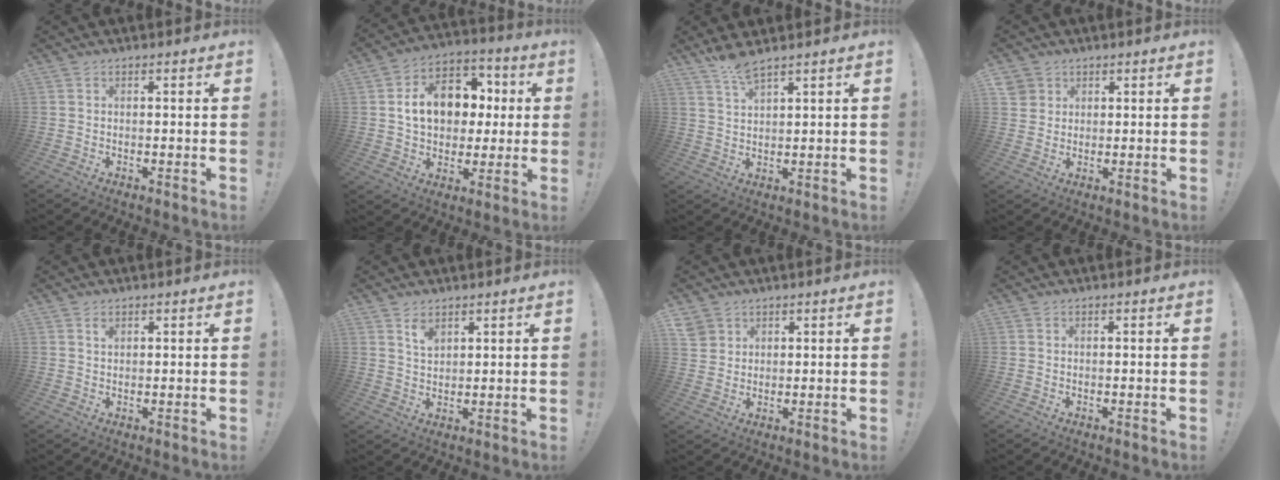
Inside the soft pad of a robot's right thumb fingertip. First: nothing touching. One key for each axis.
{"total": 16.2, "fx": 2.7, "fy": 12.3, "fz": 10.3, "tx": -0.141, "ty": 0.003, "tz": 0.060}
{"total": 5.4, "fx": 4.5, "fy": 0.7, "fz": 2.9, "tx": -0.050, "ty": -0.025, "tz": 0.076}
{"total": 4.0, "fx": 2.2, "fy": 3.3, "fz": 0.4, "tx": -0.004, "ty": -0.008, "tz": 0.042}
{"total": 1.0, "fx": 0.7, "fy": 0.5, "fz": 0.6, "tx": -0.002, "ty": -0.005, "tz": 0.012}
{"total": 4.2, "fx": 2.9, "fy": 2.1, "fz": 2.1, "tx": -0.022, "ty": -0.020, "tz": 0.049}
{"total": 4.3, "fx": 2.7, "fy": 3.4, "fz": 0.5, "tx": -0.006, "ty": -0.010, "tz": 0.051}
{"total": 0.0}